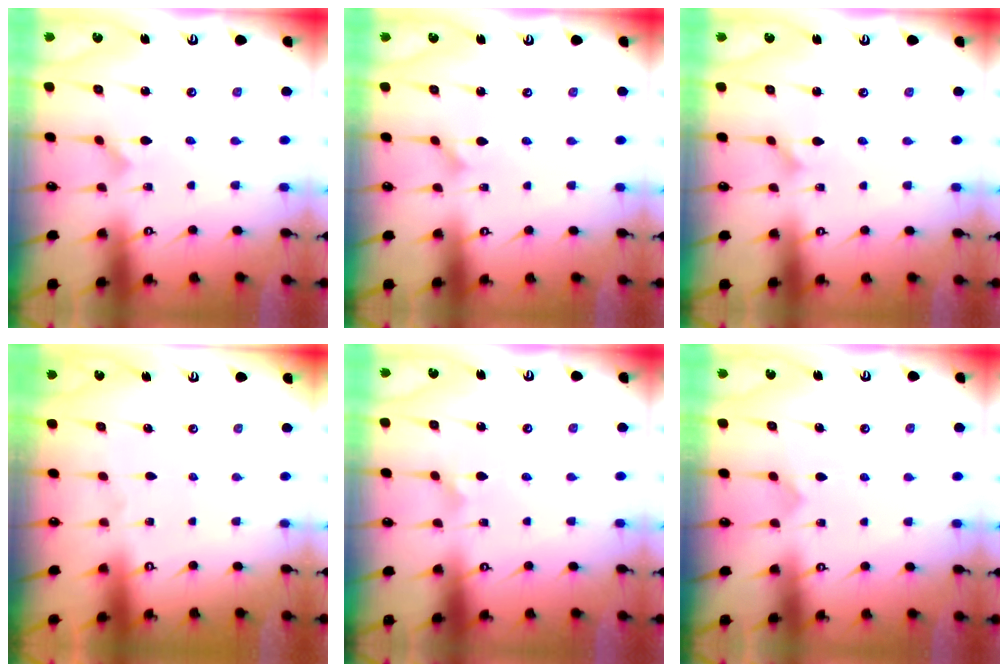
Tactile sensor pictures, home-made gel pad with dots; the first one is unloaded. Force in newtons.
{"total": 1.0, "press": 1.0, "slide": 0.2}
{"total": 1.0, "press": 1.0, "slide": 0.2}
{"total": 0.0}
{"total": 2.2, "press": 2.2, "slide": 0.1}
{"total": 4.6, "press": 4.6, "slide": 0.4}